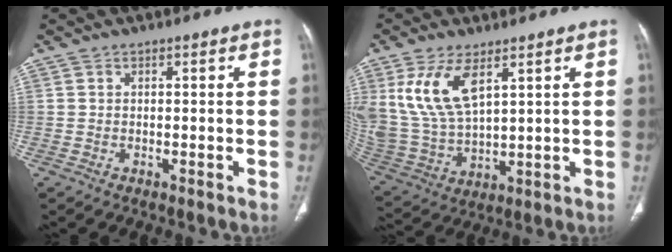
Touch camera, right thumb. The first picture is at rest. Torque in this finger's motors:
{"motor_torque": [0.36, 0.56, 1.38, 0.93, 0.21]}